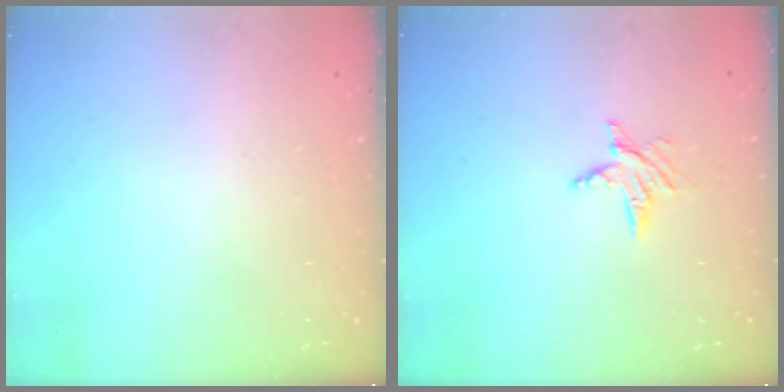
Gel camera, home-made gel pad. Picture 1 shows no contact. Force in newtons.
{"total": 6.0, "press": 5.9, "slide": 0.6}